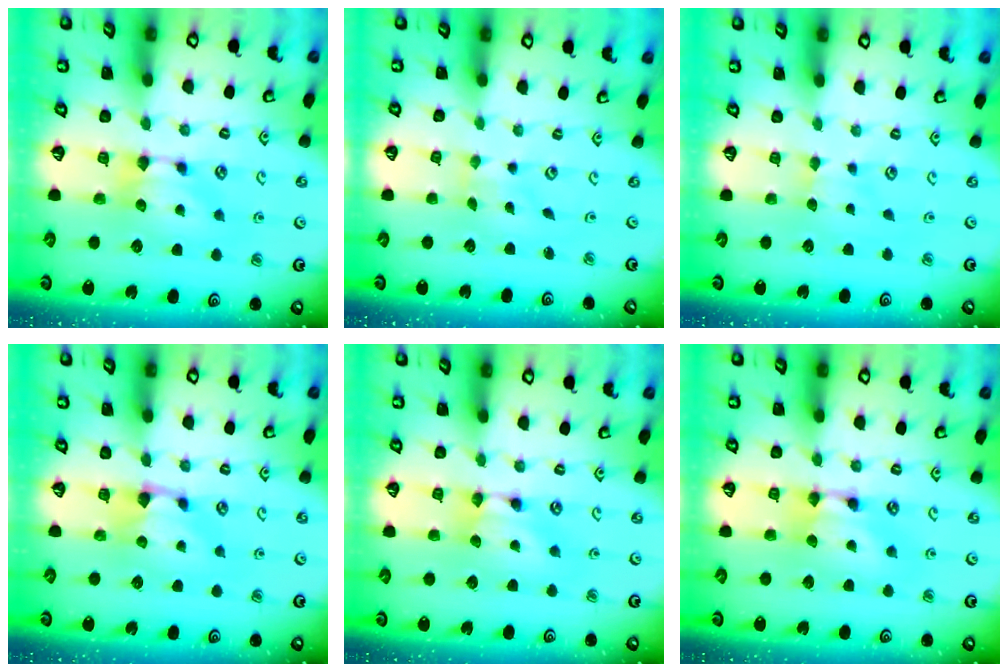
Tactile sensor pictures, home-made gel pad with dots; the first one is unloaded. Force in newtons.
{"total": 3.5, "press": 3.4, "slide": 0.7}
{"total": 1.7, "press": 1.6, "slide": 0.4}
{"total": 0.6, "press": 0.1, "slide": 0.6}
{"total": 1.6, "press": 1.6, "slide": 0.2}
{"total": 1.7, "press": 1.7, "slide": 0.1}